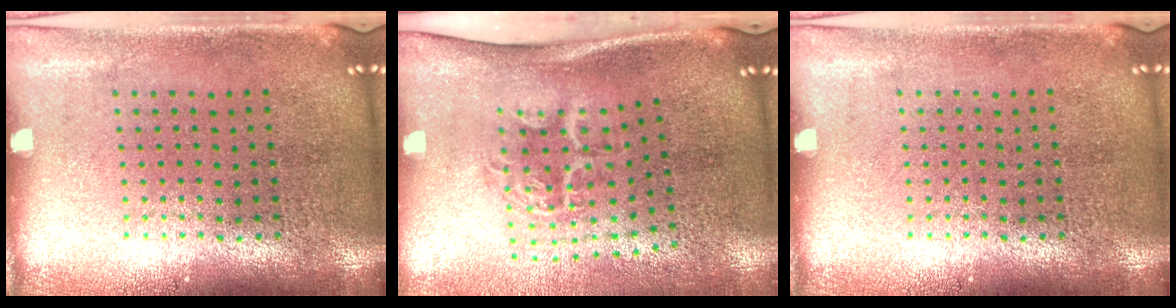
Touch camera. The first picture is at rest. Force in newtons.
{"total": 2.0, "press": 1.3, "slide": 1.5}
{"total": 0.0}